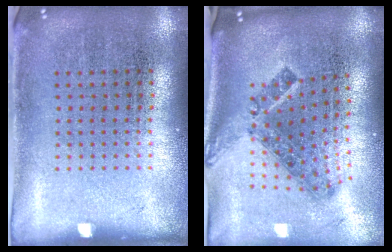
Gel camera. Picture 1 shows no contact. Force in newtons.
{"total": 1.7, "press": 1.2, "slide": 1.1}